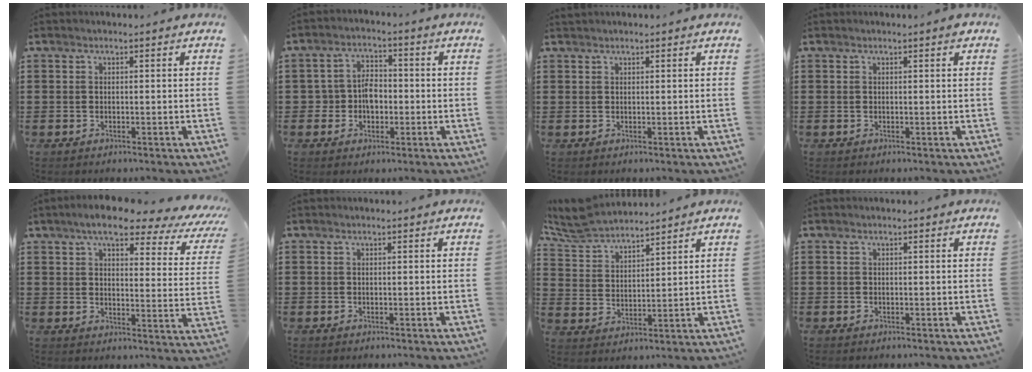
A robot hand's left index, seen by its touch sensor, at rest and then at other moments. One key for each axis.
{"total": 4.1, "fx": -0.9, "fy": 3.3, "fz": 2.3, "tx": -0.051, "ty": 0.008, "tz": -0.020}
{"total": 0.7, "fx": 0.6, "fy": 0.1, "fz": 0.3, "tx": -0.006, "ty": 0.001, "tz": 0.012}
{"total": 0.7, "fx": 0.4, "fy": 0.0, "fz": 0.5, "tx": -0.010, "ty": 0.001, "tz": 0.008}
{"total": 7.4, "fx": 5.6, "fy": 1.8, "fz": 4.4, "tx": -0.093, "ty": -0.025, "tz": 0.091}
{"total": 0.0}
{"total": 6.3, "fx": 5.9, "fy": 1.1, "fz": 1.8, "tx": -0.060, "ty": -0.020, "tz": 0.107}
{"total": 0.0}